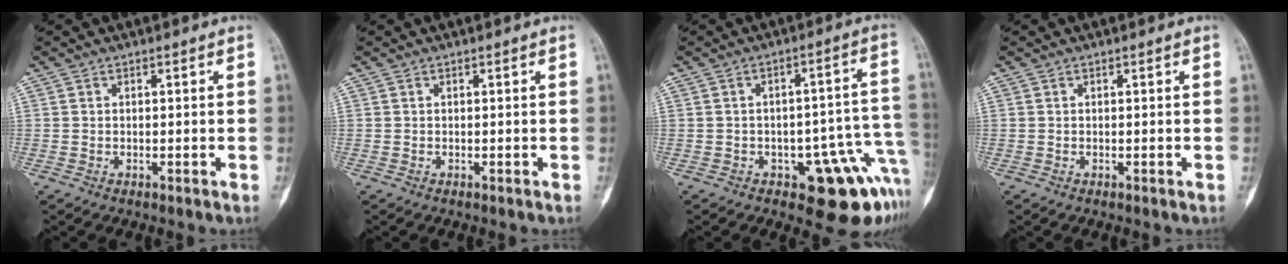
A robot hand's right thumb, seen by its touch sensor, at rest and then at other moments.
{"total": 0.0}
{"total": 13.4, "force": [-5.8, 6.2, 10.4], "torque": [-0.073, 0.051, -0.061]}
{"total": 0.0}